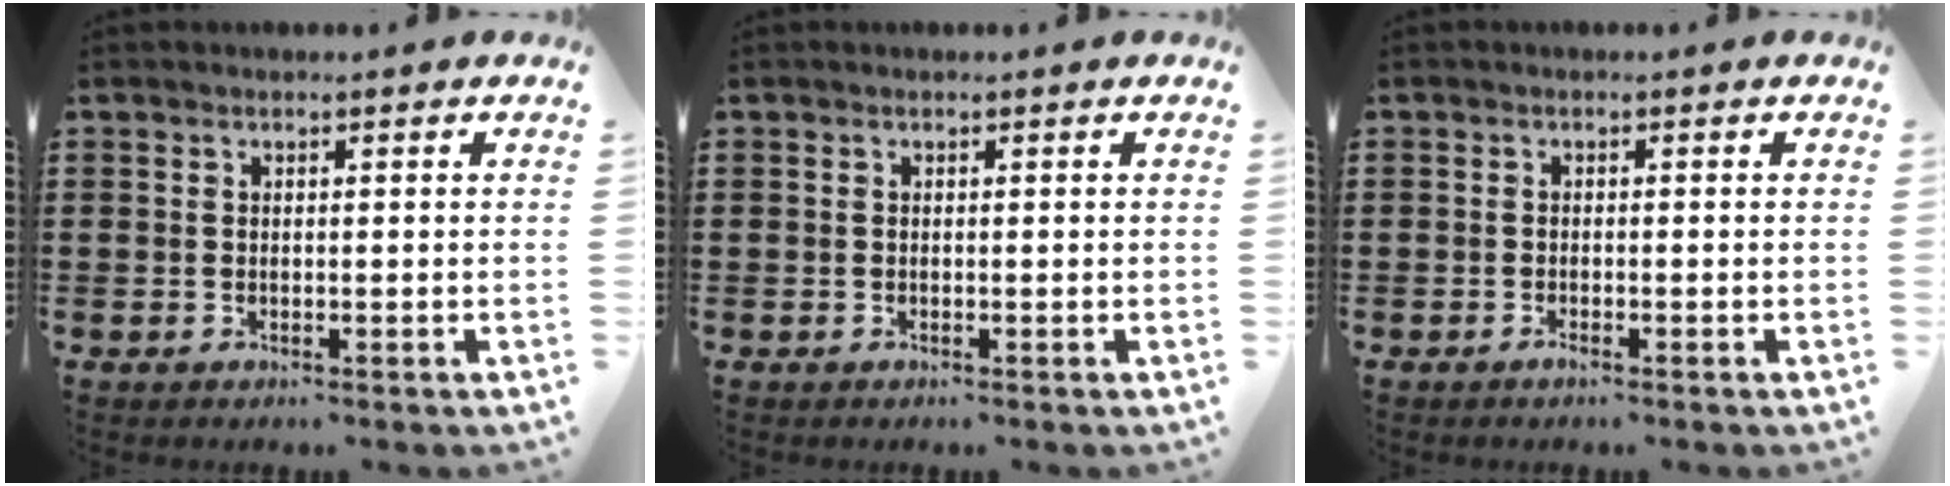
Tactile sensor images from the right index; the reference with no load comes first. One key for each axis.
{"total": 0.0}
{"total": 0.9, "fx": -0.7, "fy": -0.1, "fz": 0.5, "tx": -0.012, "ty": -0.008, "tz": -0.012}